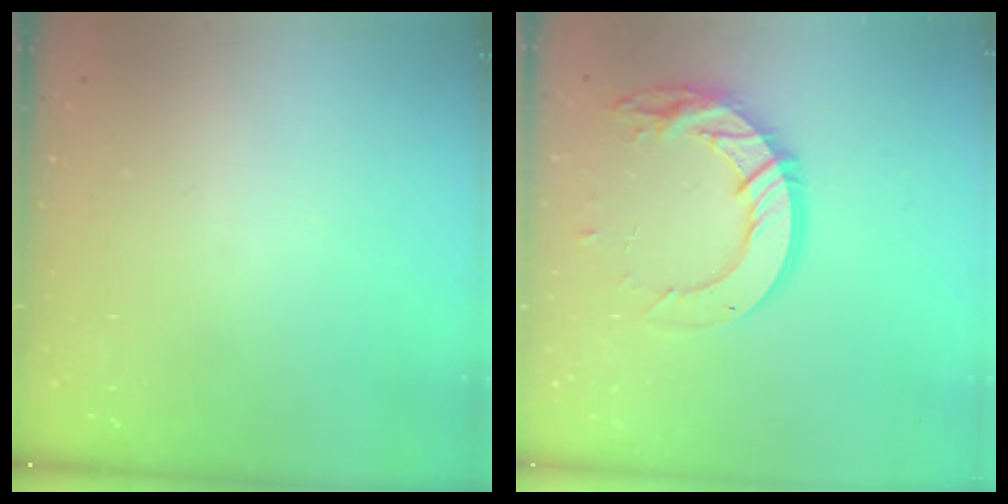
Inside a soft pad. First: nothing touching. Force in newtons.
{"total": 15.8, "press": 15.7, "slide": 1.2}